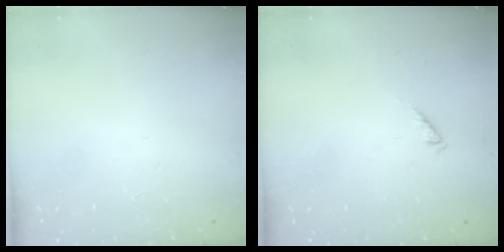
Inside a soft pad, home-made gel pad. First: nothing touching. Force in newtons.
{"total": 0.9, "press": 0.8, "slide": 0.3}